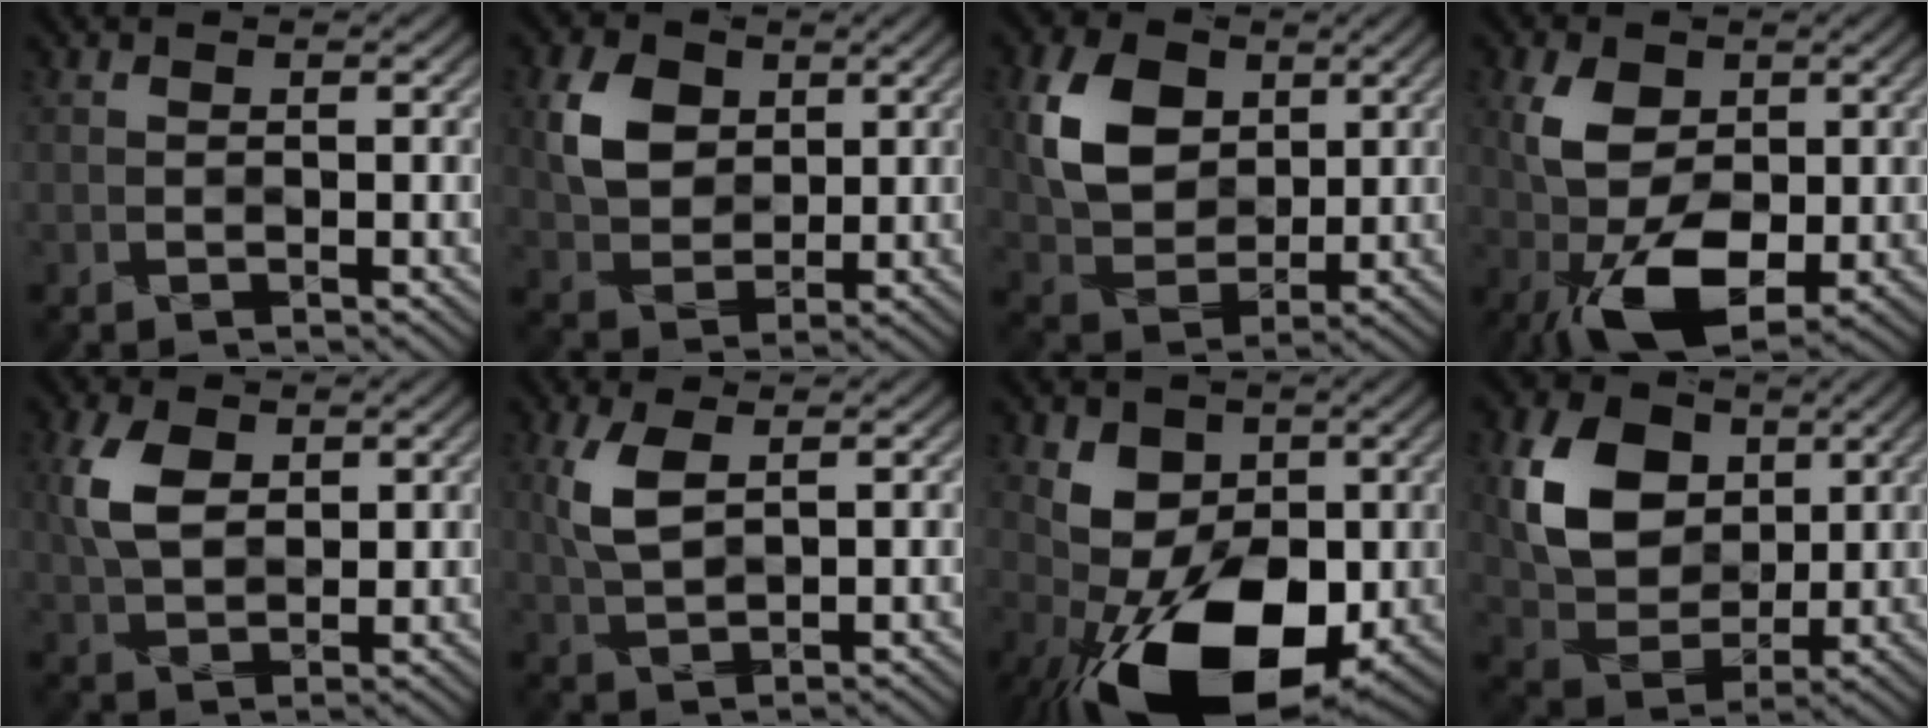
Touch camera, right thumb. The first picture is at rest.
{"total": 7.0, "force": [2.2, 5.2, 4.1], "torque": [-0.098, 0.003, 0.037]}
{"total": 9.8, "force": [2.7, 7.1, 6.1], "torque": [-0.144, 0.004, 0.043]}
{"total": 10.3, "force": [-0.8, 6.1, 8.2], "torque": [-0.172, 0.007, -0.029]}
{"total": 7.2, "force": [2.0, 4.6, 5.2], "torque": [-0.122, 0.006, 0.037]}
{"total": 5.5, "force": [1.5, 2.5, 4.7], "torque": [-0.114, 0.006, 0.026]}
{"total": 14.3, "force": [-2.8, 8.3, 11.3], "torque": [-0.175, -0.014, -0.061]}
{"total": 11.0, "force": [3.0, 8.2, 6.6], "torque": [-0.152, 0.003, 0.048]}